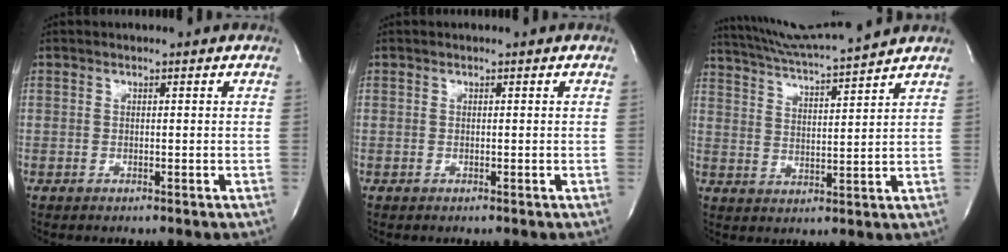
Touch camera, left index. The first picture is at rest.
{"total": 0.0}
{"total": 12.4, "force": [11.3, -1.7, 4.7], "torque": [-0.092, 0.002, 0.184]}